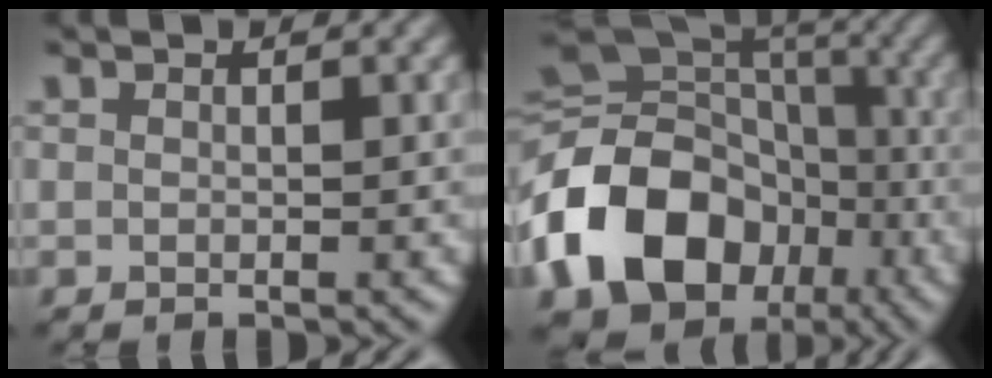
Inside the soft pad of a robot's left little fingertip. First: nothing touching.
{"total": 17.3, "force": [-6.3, 12.9, 9.6], "torque": [-0.213, -0.001, -0.122]}